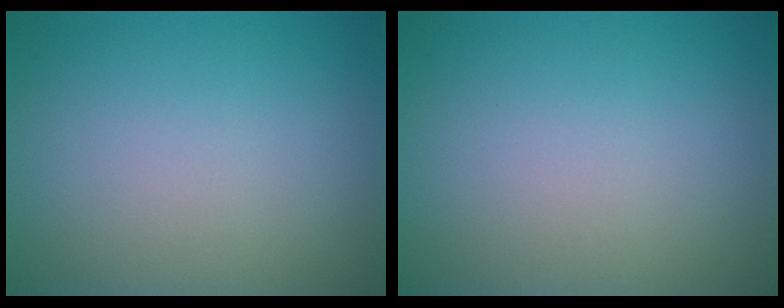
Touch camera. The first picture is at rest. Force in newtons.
{"total": 0.0}